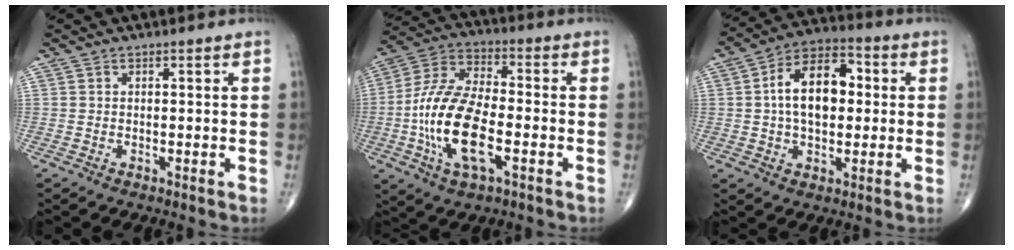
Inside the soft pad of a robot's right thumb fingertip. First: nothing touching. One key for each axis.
{"total": 17.1, "fx": -4.2, "fy": 7.6, "fz": 14.7, "tx": -0.299, "ty": 0.021, "tz": -0.081}
{"total": 13.9, "fx": 1.3, "fy": 8.4, "fz": 11.0, "tx": -0.166, "ty": 0.025, "tz": 0.013}